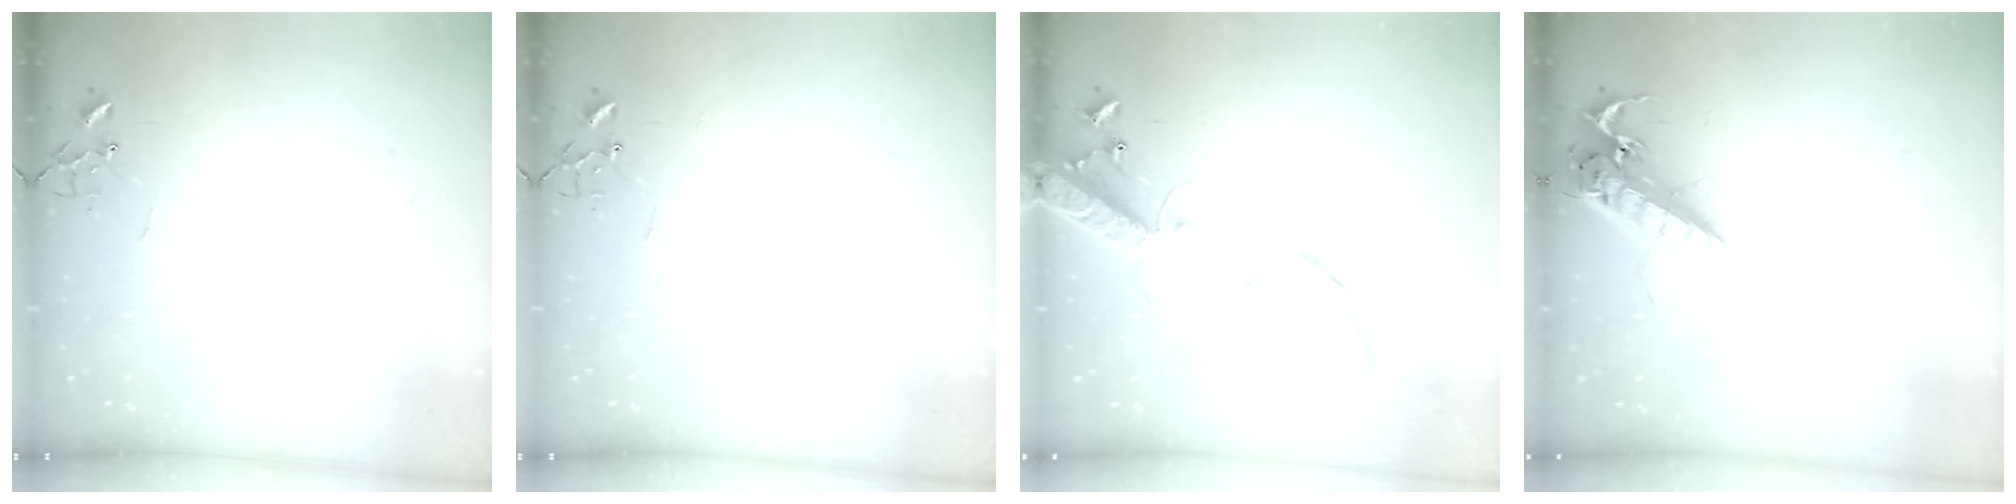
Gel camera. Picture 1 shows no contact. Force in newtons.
{"total": 0.0}
{"total": 17.9, "press": 17.6, "slide": 3.7}
{"total": 16.4, "press": 16.1, "slide": 3.2}